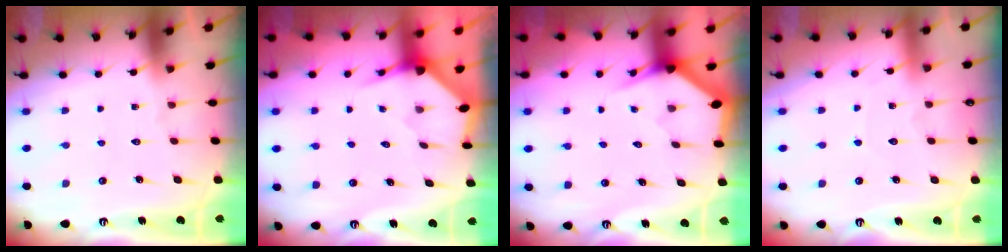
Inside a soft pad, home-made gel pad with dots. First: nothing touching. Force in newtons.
{"total": 3.1, "press": 3.1, "slide": 0.1}
{"total": 2.9, "press": 2.9, "slide": 0.1}
{"total": 3.0, "press": 3.0, "slide": 0.4}